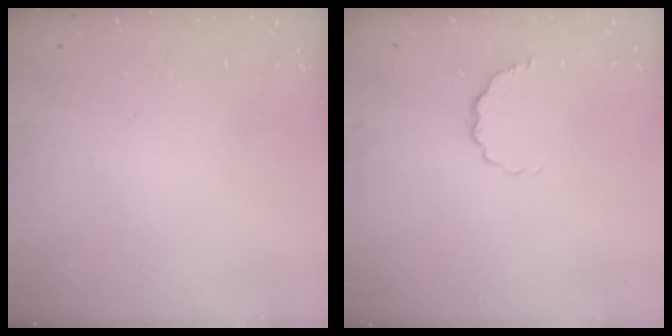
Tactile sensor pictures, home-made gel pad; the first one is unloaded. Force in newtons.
{"total": 4.8, "press": 4.6, "slide": 1.4}